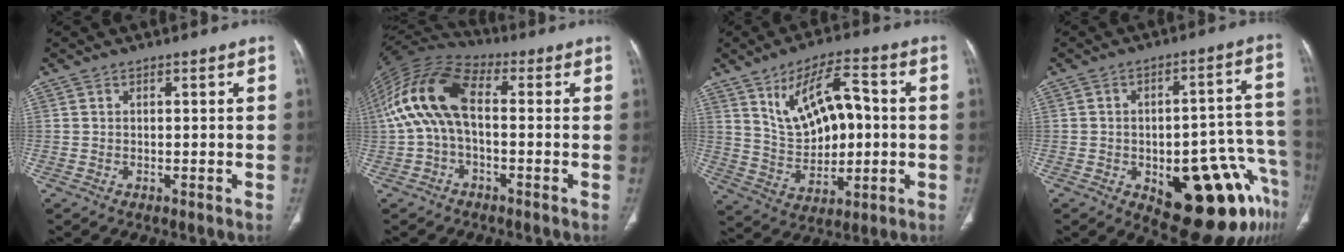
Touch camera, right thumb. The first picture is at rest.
{"total": 14.3, "force": [0.2, 7.4, 12.2], "torque": [-0.250, 0.041, -0.007]}
{"total": 14.2, "force": [2.7, 7.6, 11.7], "torque": [-0.170, 0.008, 0.055]}
{"total": 21.3, "force": [-9.4, 8.5, 17.1], "torque": [-0.150, 0.064, -0.108]}